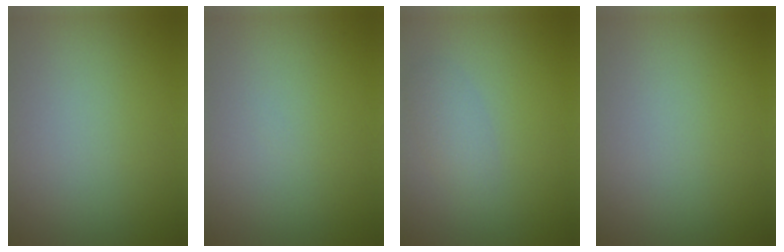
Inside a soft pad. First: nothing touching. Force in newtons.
{"total": 0.0}
{"total": 1.7, "press": 1.7, "slide": 0.0}
{"total": 0.0}